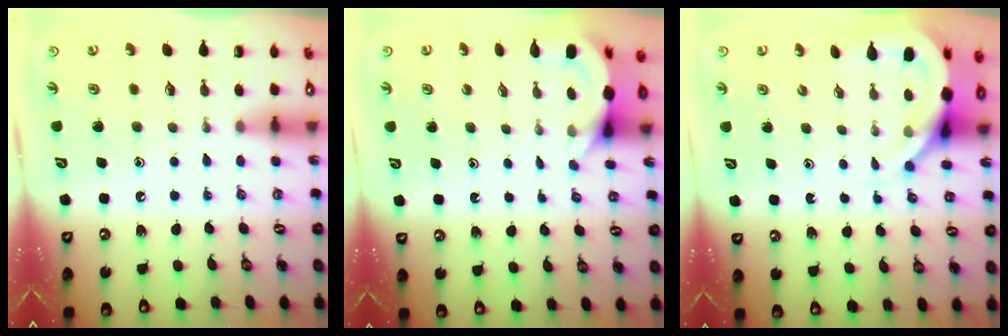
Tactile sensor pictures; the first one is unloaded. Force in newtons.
{"total": 4.6, "press": 4.6, "slide": 0.2}
{"total": 7.0, "press": 6.9, "slide": 0.6}